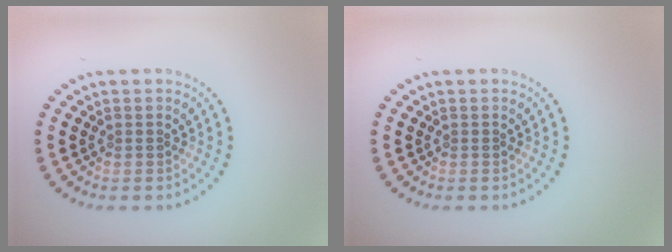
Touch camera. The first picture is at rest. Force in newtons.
{"total": 0.0}